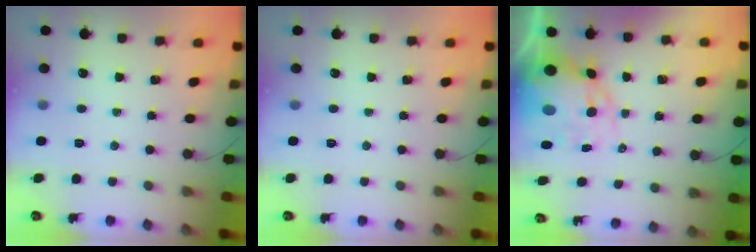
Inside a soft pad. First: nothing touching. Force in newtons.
{"total": 0.0}
{"total": 14.4, "press": 14.0, "slide": 3.6}